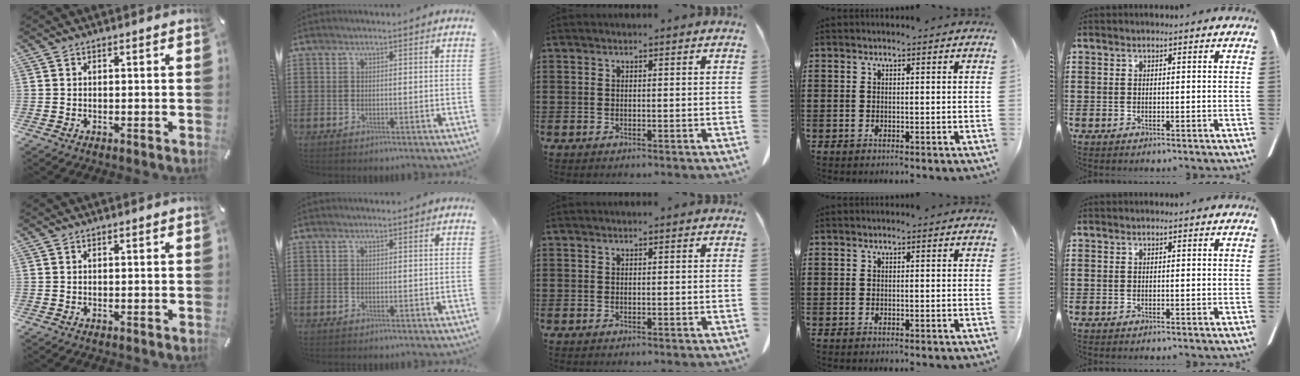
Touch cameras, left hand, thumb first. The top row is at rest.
{}